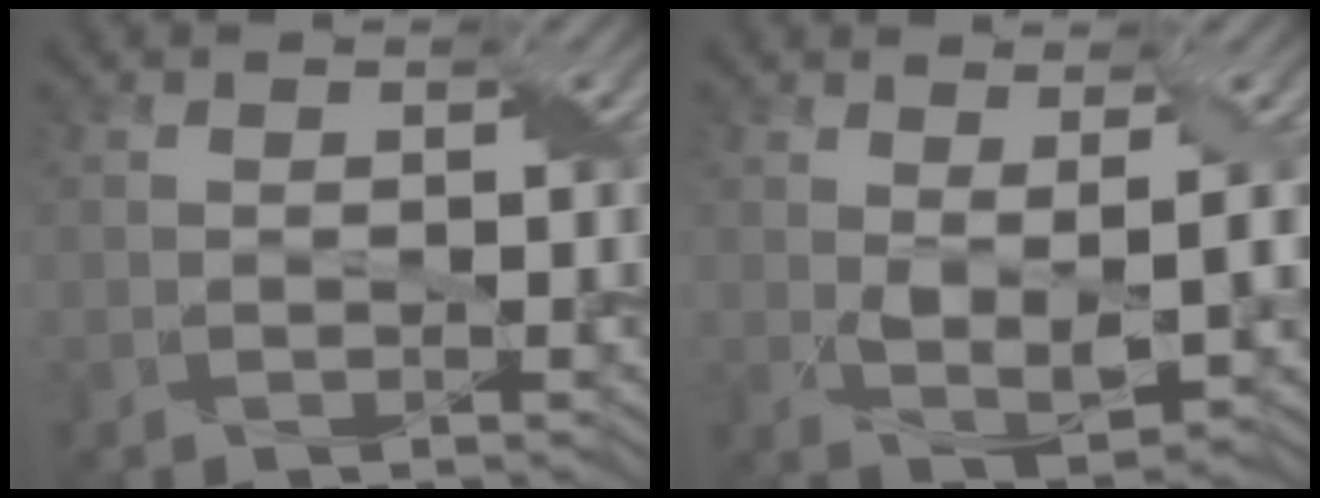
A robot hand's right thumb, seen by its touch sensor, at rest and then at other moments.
{"total": 4.0, "force": [0.9, 1.5, 3.5], "torque": [-0.074, -0.007, 0.021]}